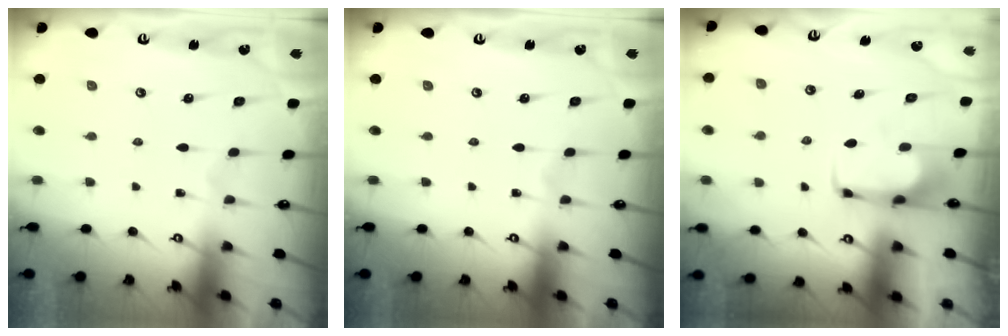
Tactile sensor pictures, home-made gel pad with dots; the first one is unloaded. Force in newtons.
{"total": 0.0}
{"total": 2.0, "press": 2.0, "slide": 0.2}